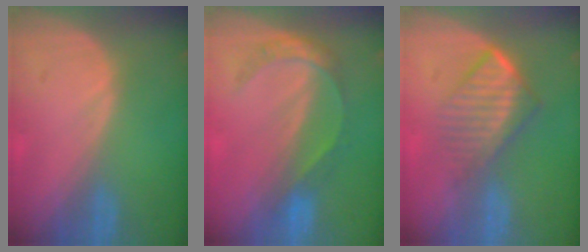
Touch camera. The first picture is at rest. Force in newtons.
{"total": 4.4, "press": 4.4, "slide": 0.5}
{"total": 6.9, "press": 5.9, "slide": 3.5}